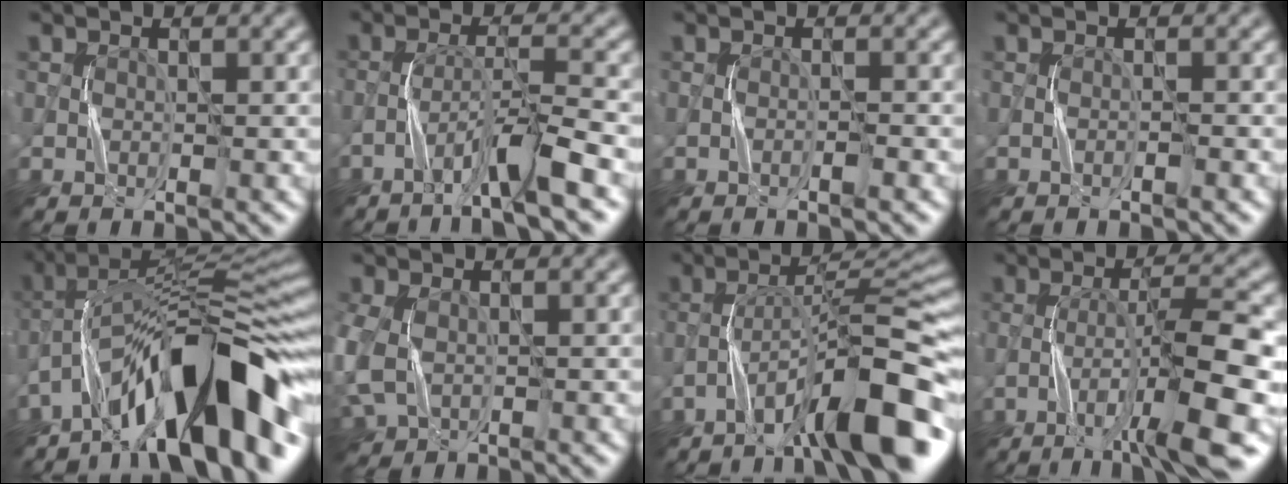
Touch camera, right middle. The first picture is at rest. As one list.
[{"total": 4.7, "force": [-3.0, 0.1, 3.5], "torque": [-0.061, 0.013, -0.062]}, {"total": 0.9, "force": [-0.6, 0.1, 0.7], "torque": [-0.013, 0.007, -0.014]}, {"total": 0.6, "force": [-0.4, 0.1, 0.5], "torque": [-0.007, 0.006, -0.010]}, {"total": 12.9, "force": [-7.0, 3.5, 10.3], "torque": [-0.150, 0.038, -0.115]}, {"total": 4.2, "force": [-0.2, 3.1, 2.8], "torque": [-0.091, -0.006, -0.007]}, {"total": 9.9, "force": [-6.0, 1.4, 7.8], "torque": [-0.113, 0.026, -0.096]}, {"total": 9.1, "force": [-4.1, 1.3, 8.1], "torque": [-0.123, 0.012, -0.068]}]